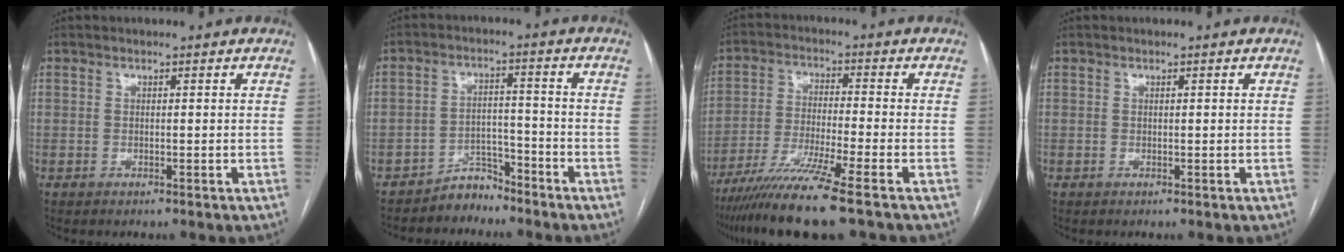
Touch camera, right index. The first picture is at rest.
{"total": 4.3, "force": [-3.9, 1.8, 0.0], "torque": [0.009, 0.011, -0.066]}
{"total": 11.5, "force": [-8.4, -1.4, 7.8], "torque": [-0.144, -0.037, -0.147]}
{"total": 0.0}